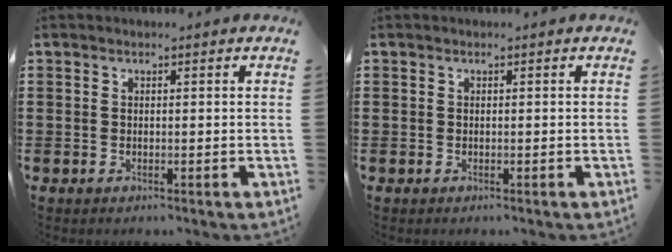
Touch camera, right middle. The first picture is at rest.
{"total": 0.0}